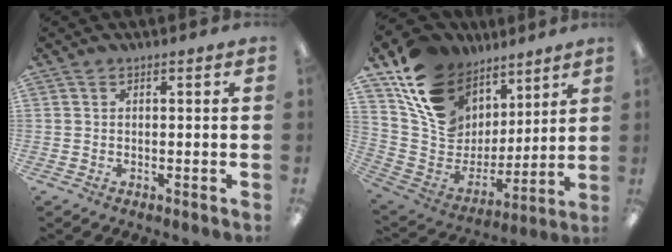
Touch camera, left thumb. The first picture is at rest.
{"total": 17.2, "force": [10.3, 12.1, 6.7], "torque": [-0.138, -0.056, 0.201]}